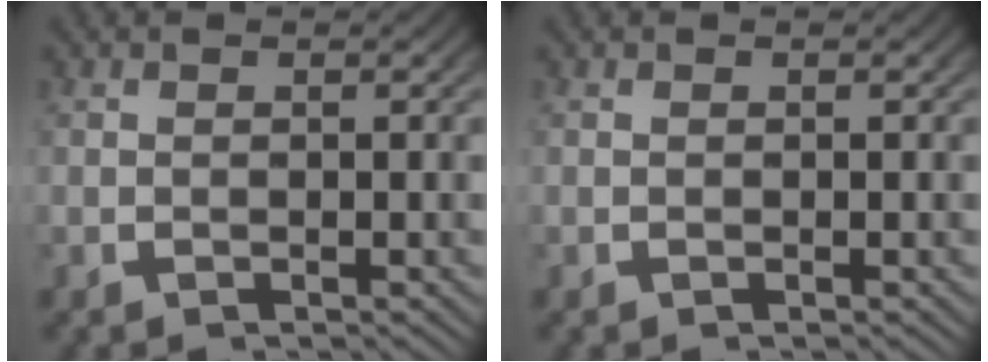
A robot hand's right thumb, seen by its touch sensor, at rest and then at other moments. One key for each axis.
{"total": 0.0}